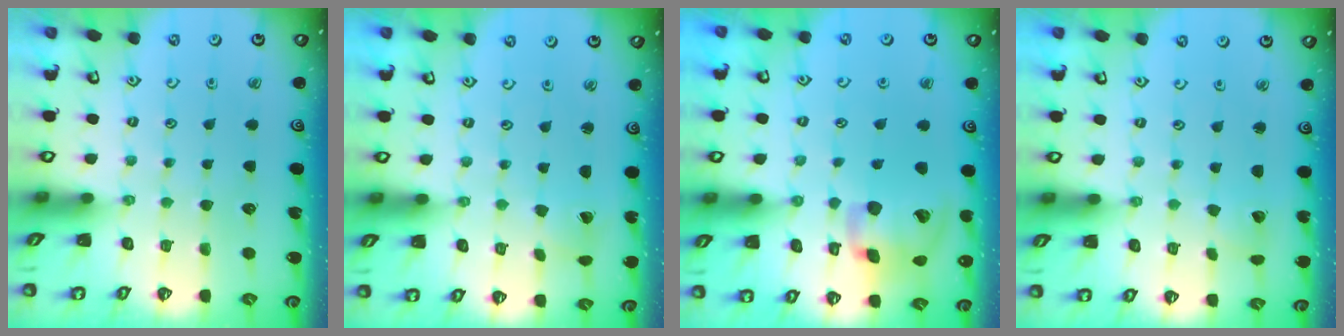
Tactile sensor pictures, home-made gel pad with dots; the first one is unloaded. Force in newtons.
{"total": 1.5, "press": 1.5, "slide": 0.3}
{"total": 17.8, "press": 17.5, "slide": 2.9}
{"total": 2.9, "press": 2.9, "slide": 0.1}